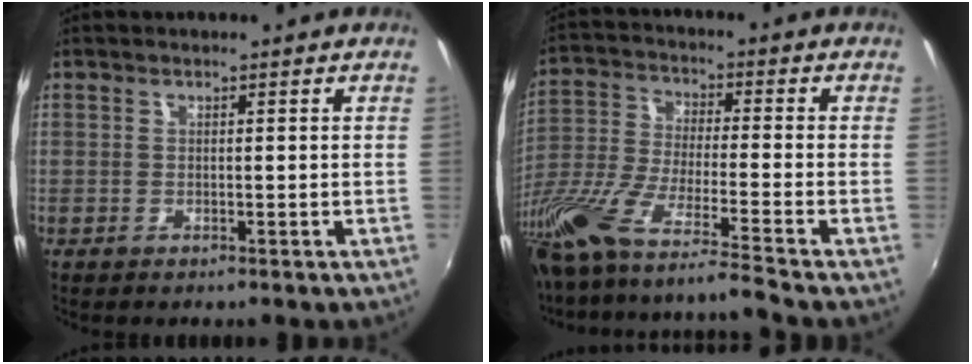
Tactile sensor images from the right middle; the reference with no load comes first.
{"total": 18.8, "force": [-15.1, -1.0, 11.1], "torque": [-0.198, -0.069, -0.275]}